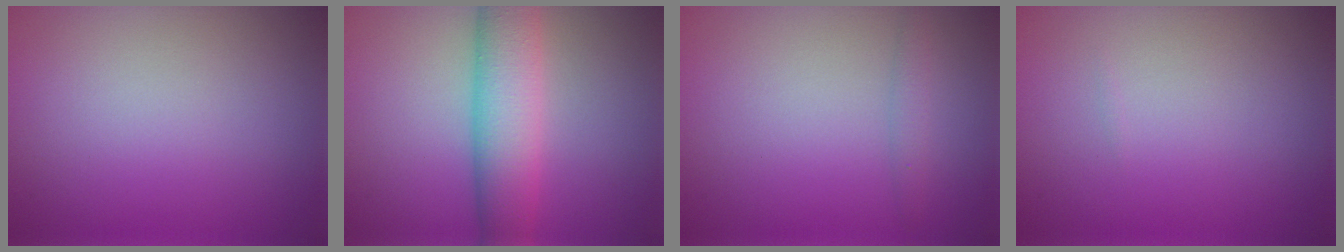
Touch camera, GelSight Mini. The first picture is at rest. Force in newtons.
{"total": 6.2, "press": 6.2, "slide": 0.1}
{"total": 1.1, "press": 1.0, "slide": 0.1}
{"total": 0.0}